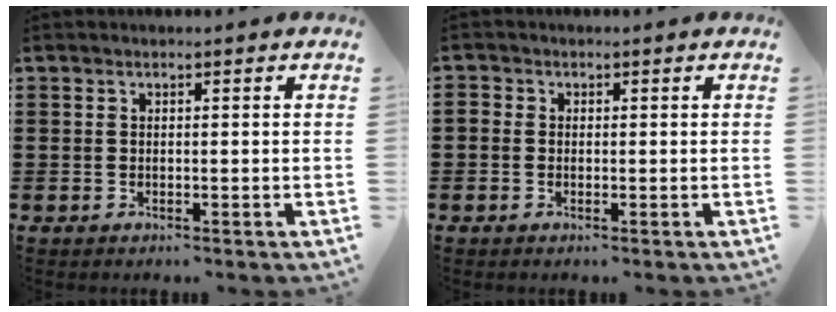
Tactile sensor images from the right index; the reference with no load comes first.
{"total": 0.9, "force": [-0.4, 0.8, 0.2], "torque": [-0.005, 0.004, -0.008]}